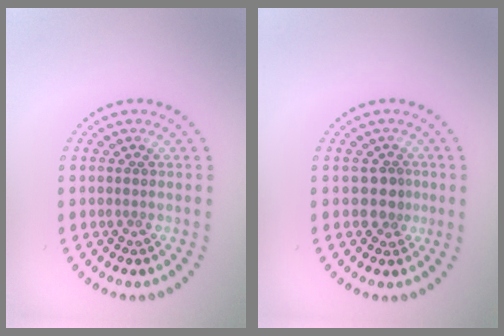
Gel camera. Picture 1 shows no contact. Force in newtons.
{"total": 1.7, "press": 1.4, "slide": 1.1}